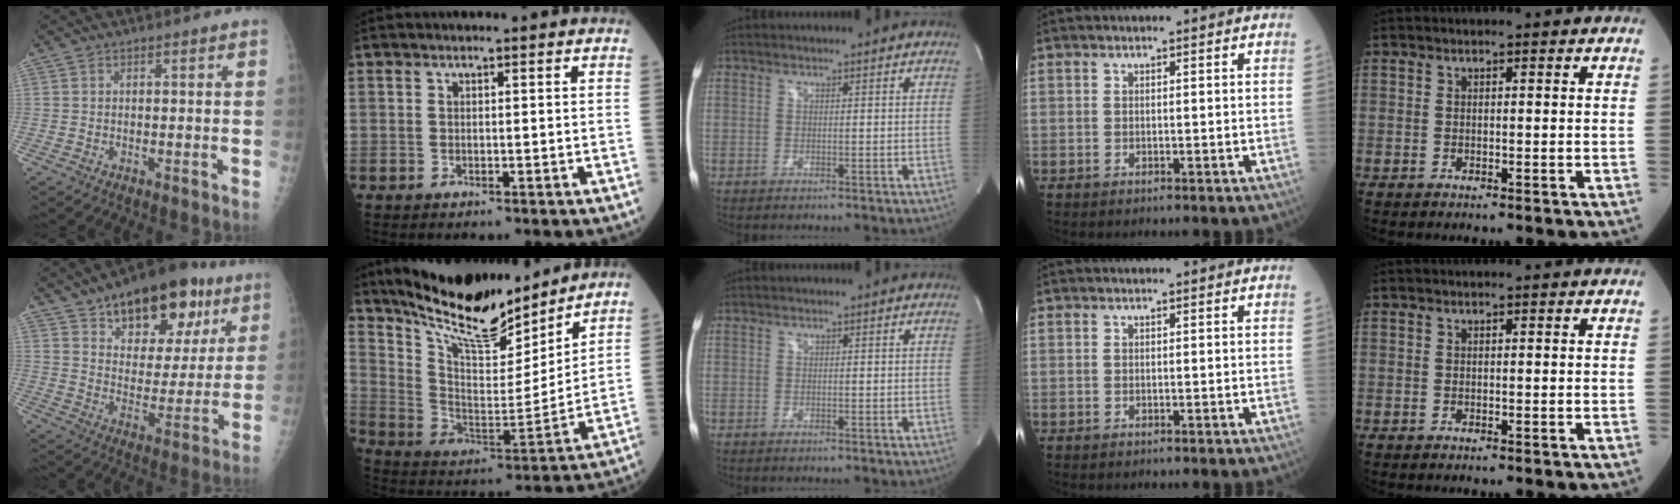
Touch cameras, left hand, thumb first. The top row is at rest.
{"thumb": {"total": 22.1, "force": [12.6, 11.6, 13.9], "torque": [-0.158, -0.031, 0.192]}, "index": {"total": 16.6, "force": [14.6, 3.3, 7.3], "torque": [-0.134, -0.010, 0.257]}}